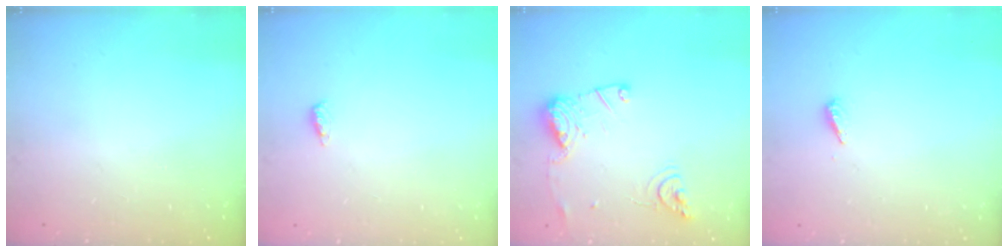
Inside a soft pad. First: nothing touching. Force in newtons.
{"total": 3.8, "press": 3.6, "slide": 1.2}
{"total": 12.9, "press": 12.8, "slide": 1.5}
{"total": 3.5, "press": 3.5, "slide": 0.3}